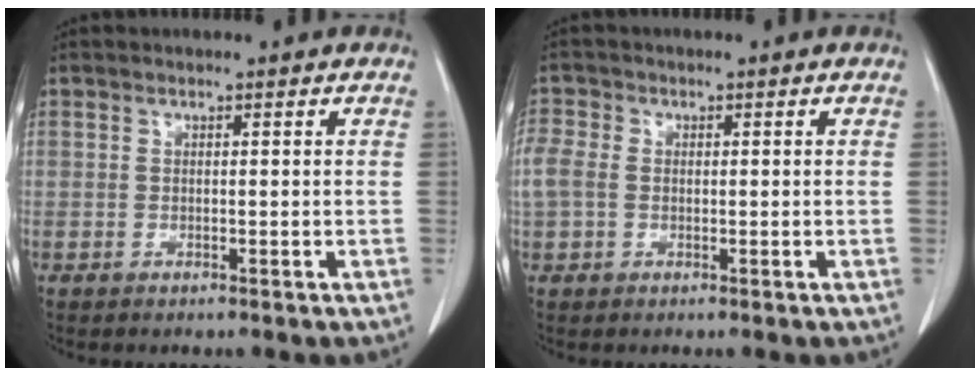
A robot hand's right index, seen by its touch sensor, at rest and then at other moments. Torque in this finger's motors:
{"motor_torque": [0.22, 0.14, 0.12, 0.04]}